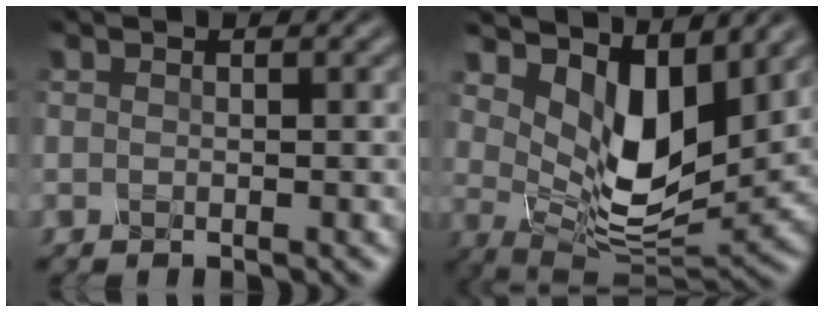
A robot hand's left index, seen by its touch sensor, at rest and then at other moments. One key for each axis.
{"total": 7.4, "fx": 3.5, "fy": 3.7, "fz": 5.4, "tx": -0.105, "ty": -0.020, "tz": 0.058}